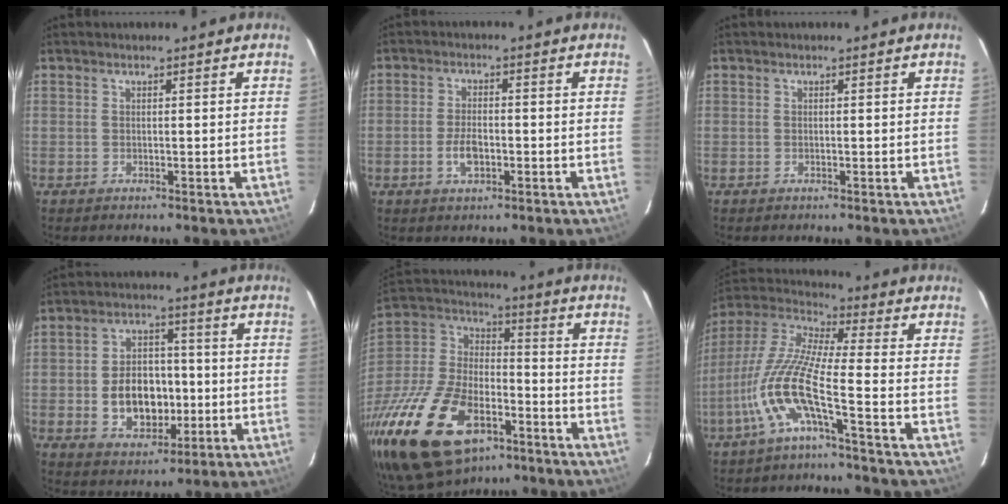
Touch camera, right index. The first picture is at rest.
{"total": 4.5, "force": [-1.6, 2.3, 3.5], "torque": [-0.073, 0.000, -0.027]}
{"total": 0.0}
{"total": 11.3, "force": [-1.9, 8.2, 7.5], "torque": [-0.151, 0.015, -0.014]}
{"total": 30.0, "force": [-15.9, 16.6, 19.4], "torque": [-0.421, -0.016, -0.262]}
{"total": 11.9, "force": [-5.1, 0.6, 10.7], "torque": [-0.216, -0.005, -0.104]}